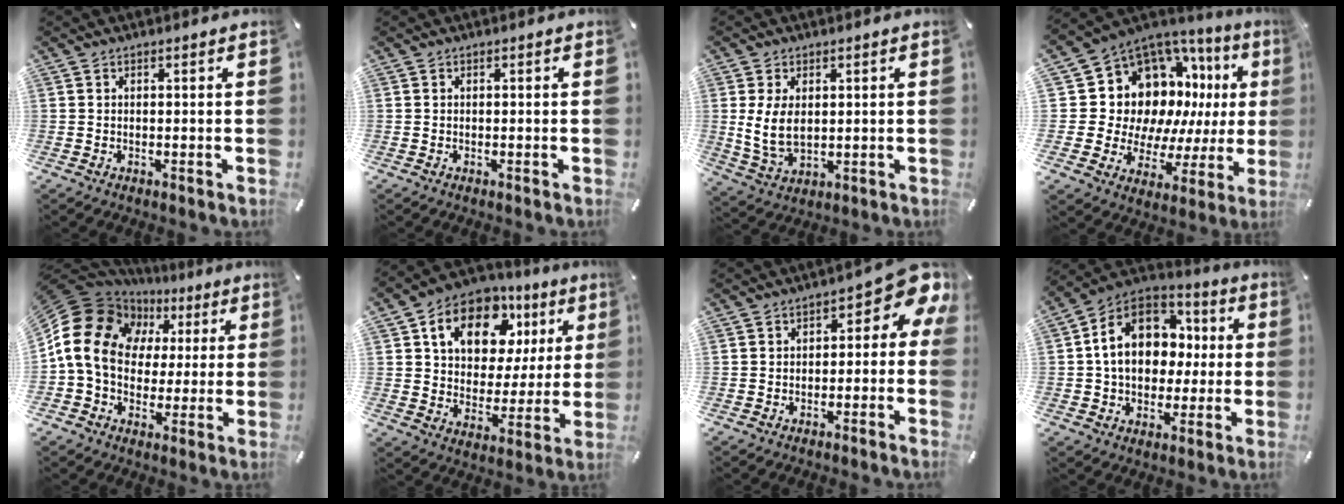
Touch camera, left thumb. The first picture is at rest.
{"total": 0.0}
{"total": 7.5, "force": [1.2, 4.8, 5.7], "torque": [-0.125, -0.002, 0.021]}
{"total": 16.2, "force": [6.1, 12.2, 8.8], "torque": [-0.139, -0.074, 0.128]}
{"total": 17.4, "force": [1.9, 14.7, 9.0], "torque": [-0.190, -0.002, 0.034]}
{"total": 15.5, "force": [7.7, 10.5, 8.3], "torque": [-0.147, -0.023, 0.138]}
{"total": 7.1, "force": [1.6, 3.7, 5.8], "torque": [-0.073, -0.022, 0.022]}
{"total": 16.0, "force": [1.5, 12.9, 9.3], "torque": [-0.180, 0.005, 0.031]}